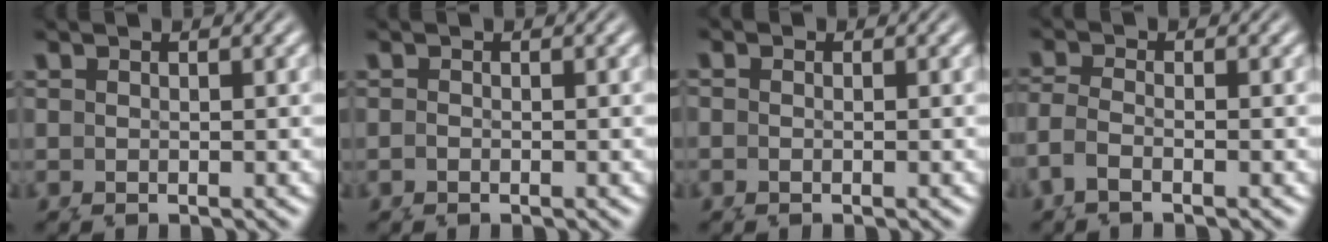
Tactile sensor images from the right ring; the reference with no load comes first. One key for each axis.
{"total": 0.0}
{"total": 0.6, "fx": 0.0, "fy": 0.3, "fz": 0.5, "tx": -0.009, "ty": 0.001, "tz": -0.003}
{"total": 3.0, "fx": -1.0, "fy": 2.1, "fz": 1.8, "tx": -0.058, "ty": -0.015, "tz": -0.012}